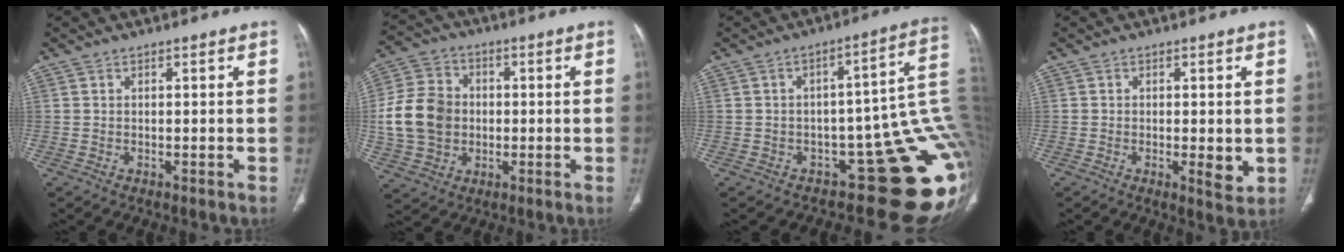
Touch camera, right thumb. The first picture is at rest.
{"total": 13.1, "force": [-0.4, 10.8, 7.4], "torque": [-0.129, 0.018, -0.005]}
{"total": 17.8, "force": [-3.1, 8.6, 15.2], "torque": [-0.082, 0.063, -0.036]}
{"total": 4.2, "force": [-0.6, 1.5, 3.8], "torque": [-0.052, -0.011, -0.006]}